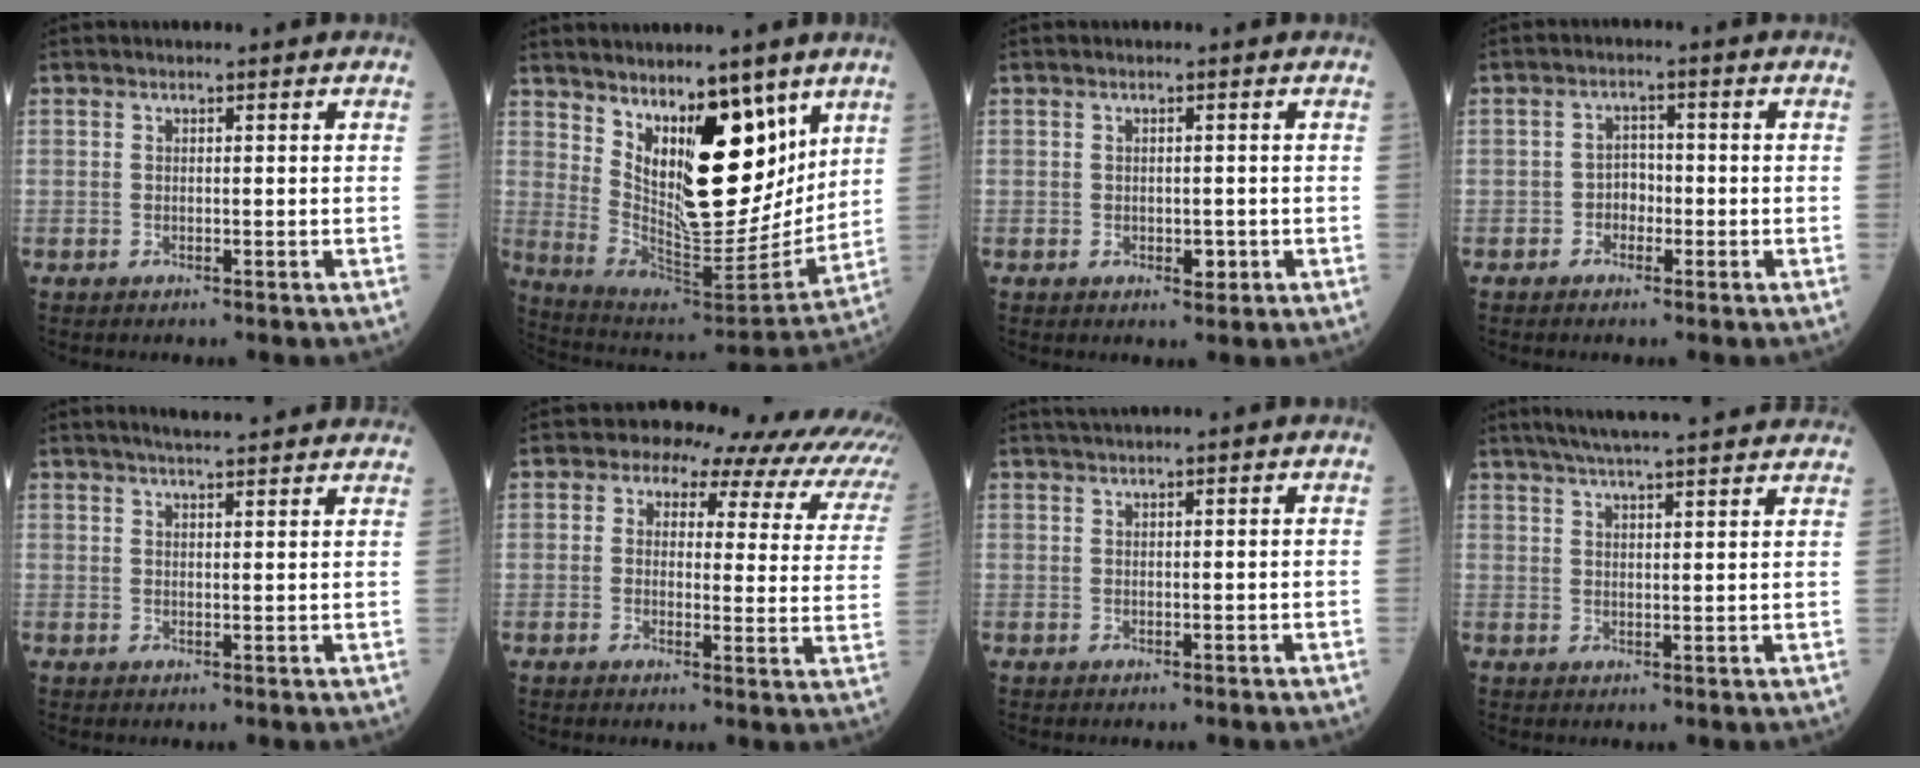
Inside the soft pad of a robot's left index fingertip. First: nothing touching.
{"total": 17.1, "force": [8.6, 6.1, 13.4], "torque": [-0.210, -0.006, 0.167]}
{"total": 1.8, "force": [-0.5, 1.1, 1.3], "torque": [-0.017, 0.000, -0.001]}
{"total": 2.6, "force": [-1.1, 1.9, 1.4], "torque": [-0.020, 0.006, -0.022]}
{"total": 9.7, "force": [8.6, 1.0, 4.4], "torque": [-0.060, 0.029, 0.101]}
{"total": 15.8, "force": [11.7, 7.3, 7.7], "torque": [-0.071, 0.019, 0.106]}
{"total": 1.5, "force": [1.2, -0.4, 0.7], "torque": [-0.015, 0.009, 0.029]}
{"total": 17.5, "force": [15.5, 1.4, 8.1], "torque": [-0.127, 0.042, 0.203]}